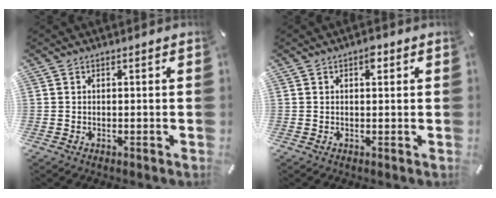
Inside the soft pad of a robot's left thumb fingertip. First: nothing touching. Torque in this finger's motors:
{"motor_torque": [0.44, 0.19, -0.05, 0.02, 0.09]}